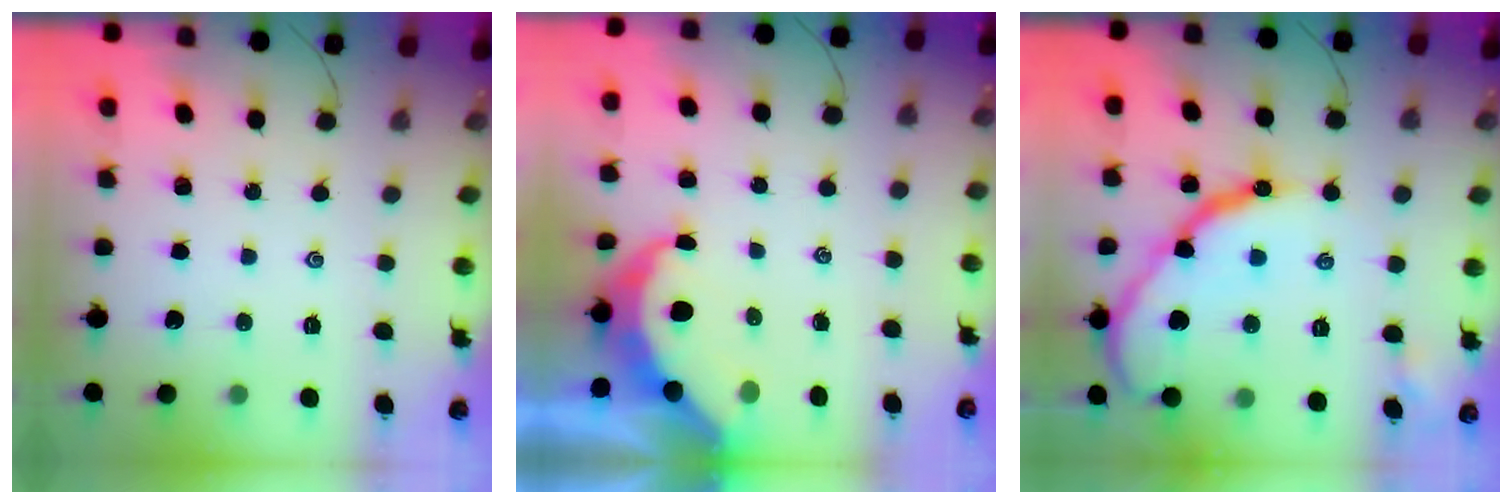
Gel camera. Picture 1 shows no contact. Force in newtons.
{"total": 8.1, "press": 8.0, "slide": 1.0}
{"total": 16.3, "press": 16.3, "slide": 0.9}